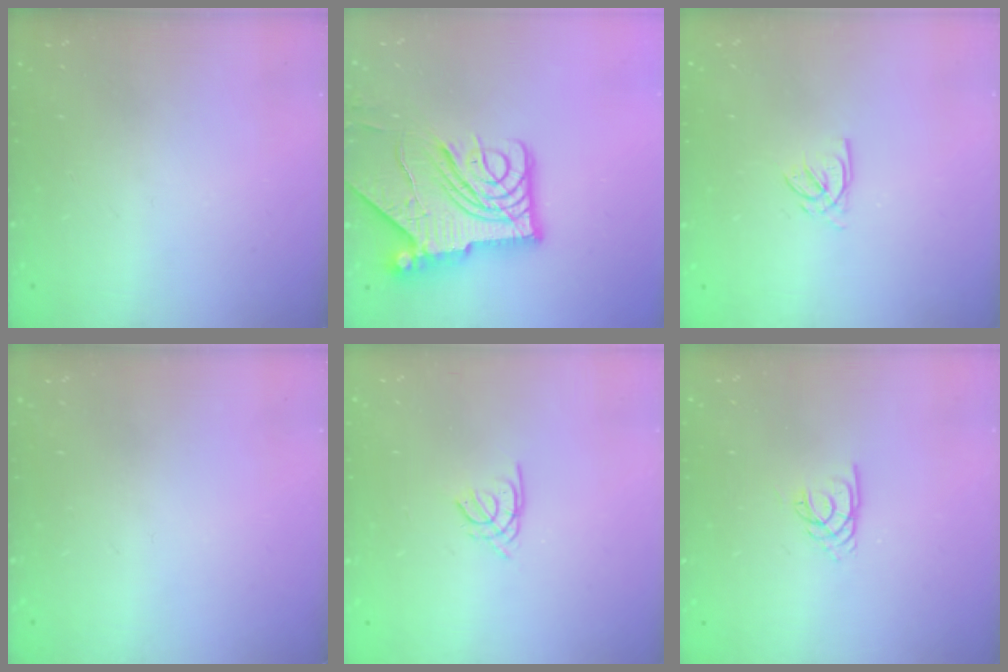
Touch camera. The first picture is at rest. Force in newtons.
{"total": 16.1, "press": 16.0, "slide": 1.9}
{"total": 2.3, "press": 2.3, "slide": 0.3}
{"total": 0.0}
{"total": 1.4, "press": 1.4, "slide": 0.4}
{"total": 1.9, "press": 1.9, "slide": 0.2}